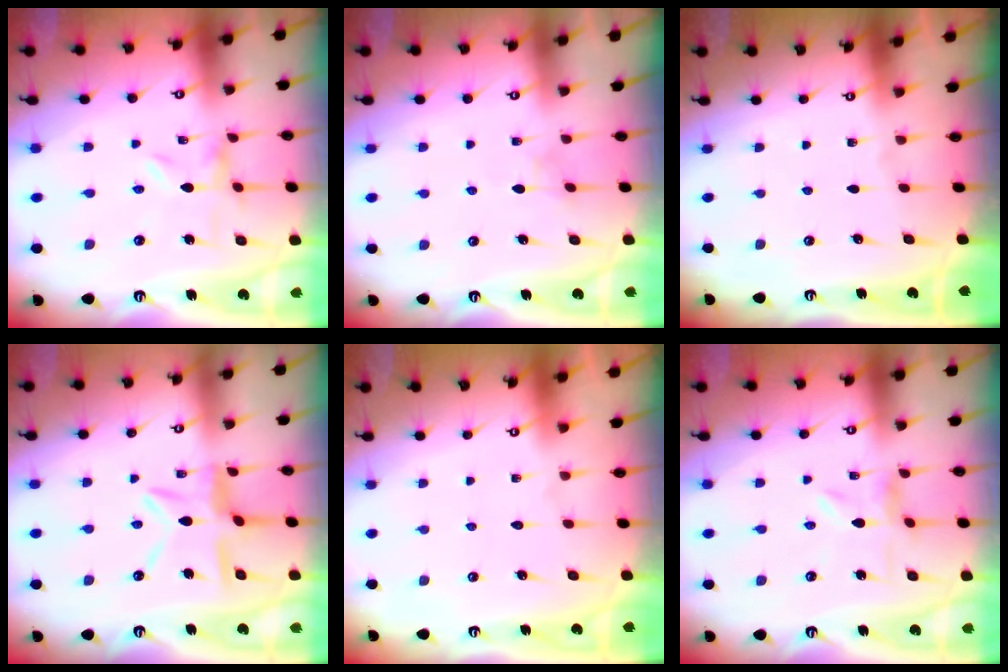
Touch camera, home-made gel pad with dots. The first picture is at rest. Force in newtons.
{"total": 2.3, "press": 2.3, "slide": 0.3}
{"total": 0.0}
{"total": 11.1, "press": 11.0, "slide": 1.1}
{"total": 1.8, "press": 1.8, "slide": 0.1}
{"total": 1.6, "press": 1.6, "slide": 0.2}